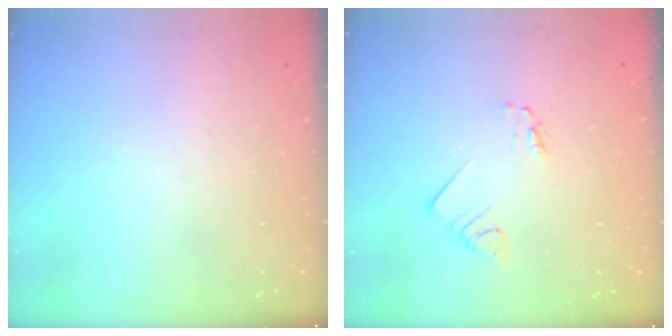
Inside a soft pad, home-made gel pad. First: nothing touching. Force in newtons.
{"total": 2.4, "press": 2.4, "slide": 0.1}